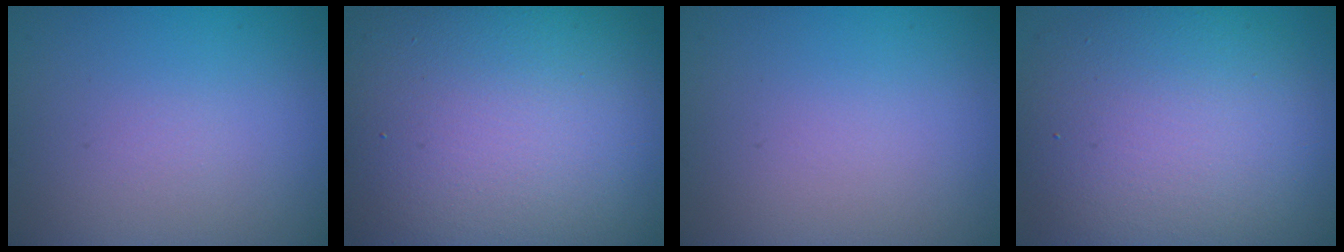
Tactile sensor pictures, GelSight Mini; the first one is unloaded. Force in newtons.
{"total": 16.9, "press": 16.9, "slide": 0.6}
{"total": 0.0}
{"total": 10.4, "press": 10.4, "slide": 0.3}